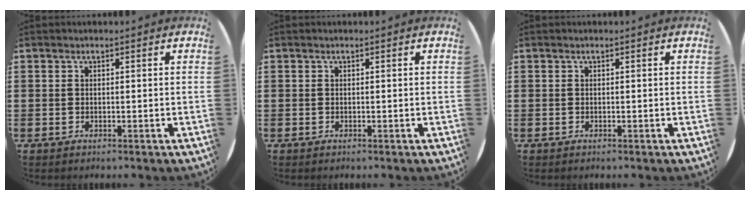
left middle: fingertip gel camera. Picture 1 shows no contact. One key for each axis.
{"total": 0.0}
{"total": 0.0}